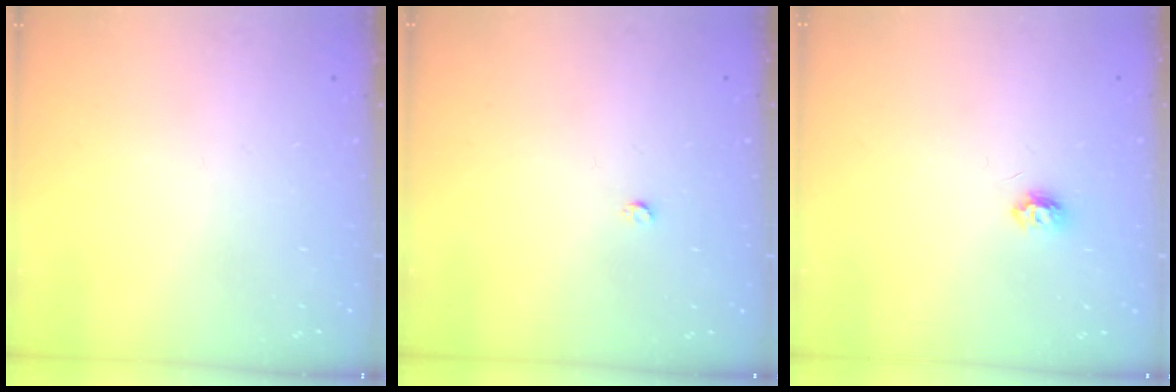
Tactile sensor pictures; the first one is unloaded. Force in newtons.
{"total": 2.4, "press": 2.4, "slide": 0.3}
{"total": 4.7, "press": 4.7, "slide": 0.5}